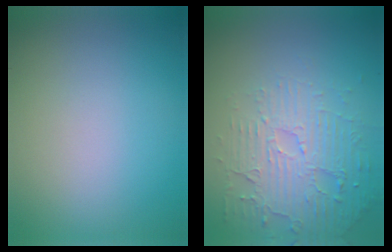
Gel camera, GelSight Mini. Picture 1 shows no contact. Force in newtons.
{"total": 5.6, "press": 3.7, "slide": 4.2}